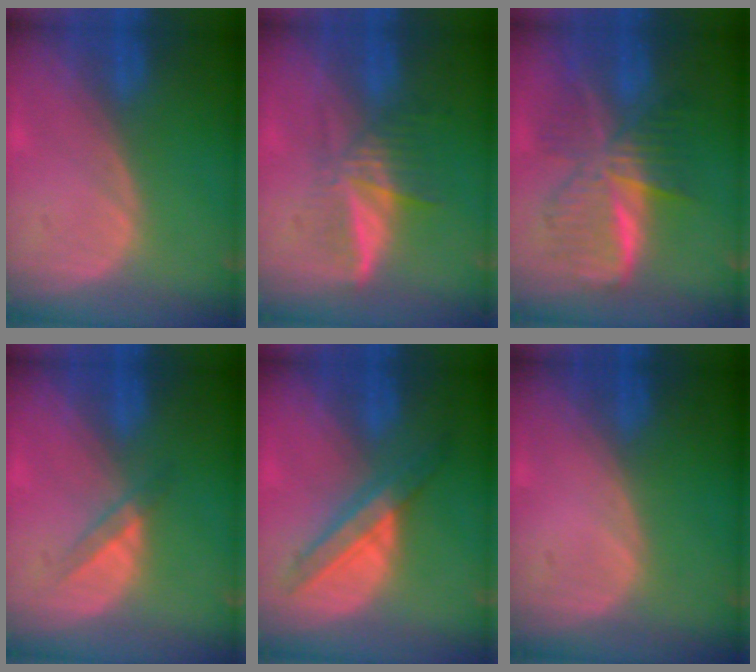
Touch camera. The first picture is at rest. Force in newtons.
{"total": 5.9, "press": 5.4, "slide": 2.4}
{"total": 9.5, "press": 9.5, "slide": 0.6}
{"total": 2.4, "press": 2.2, "slide": 1.1}
{"total": 5.9, "press": 5.9, "slide": 0.4}
{"total": 0.0}